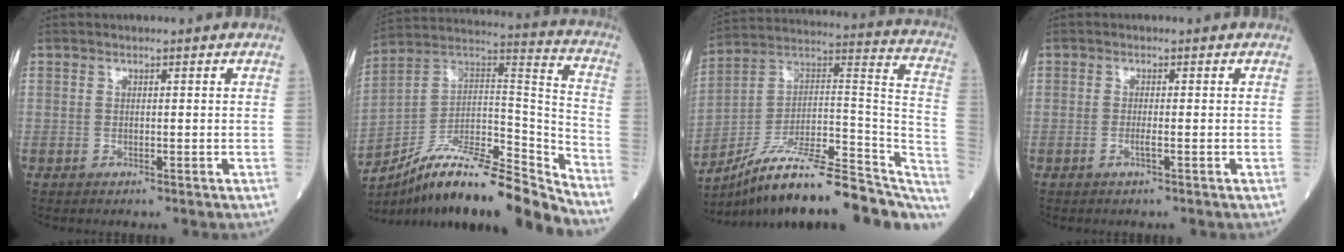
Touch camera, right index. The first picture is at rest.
{"total": 21.0, "force": [-17.3, 2.6, 11.5], "torque": [-0.174, 0.039, -0.295]}
{"total": 25.5, "force": [-18.9, 6.3, 16.0], "torque": [-0.175, 0.035, -0.291]}
{"total": 1.3, "force": [-0.5, -0.1, 1.2], "torque": [-0.024, -0.002, -0.012]}